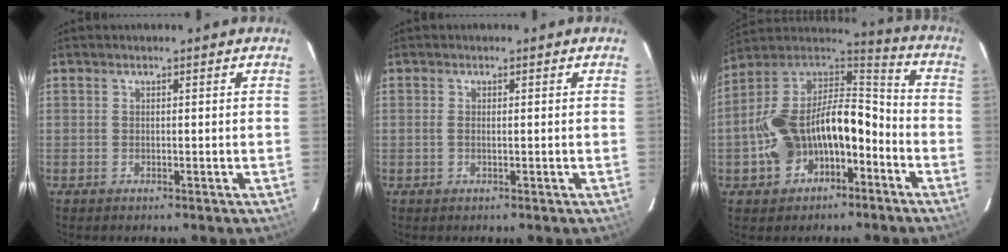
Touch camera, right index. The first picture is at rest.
{"total": 1.0, "force": [0.0, 0.5, 0.9], "torque": [-0.020, 0.000, -0.001]}
{"total": 18.7, "force": [-6.8, 11.9, 12.7], "torque": [-0.265, 0.029, -0.103]}